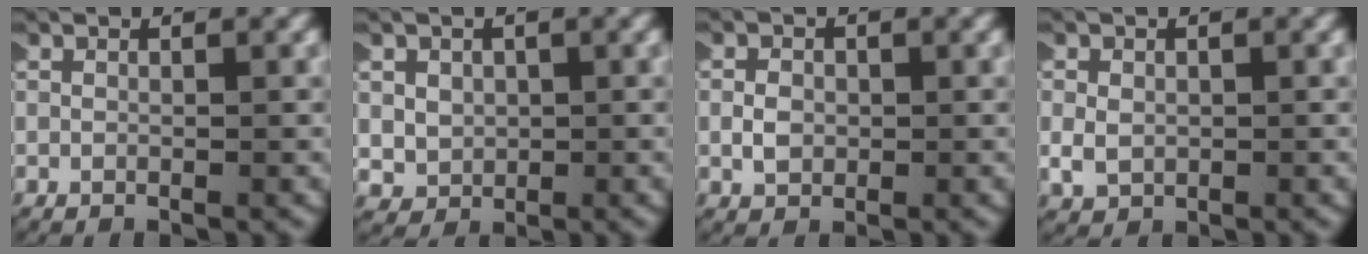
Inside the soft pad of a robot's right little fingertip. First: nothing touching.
{"total": 3.1, "force": [0.2, 3.0, 0.9], "torque": [-0.041, -0.010, 0.011]}
{"total": 1.4, "force": [-0.2, 1.1, 0.8], "torque": [-0.020, 0.005, -0.005]}
{"total": 2.0, "force": [-0.1, 1.8, 1.0], "torque": [-0.039, -0.001, 0.002]}